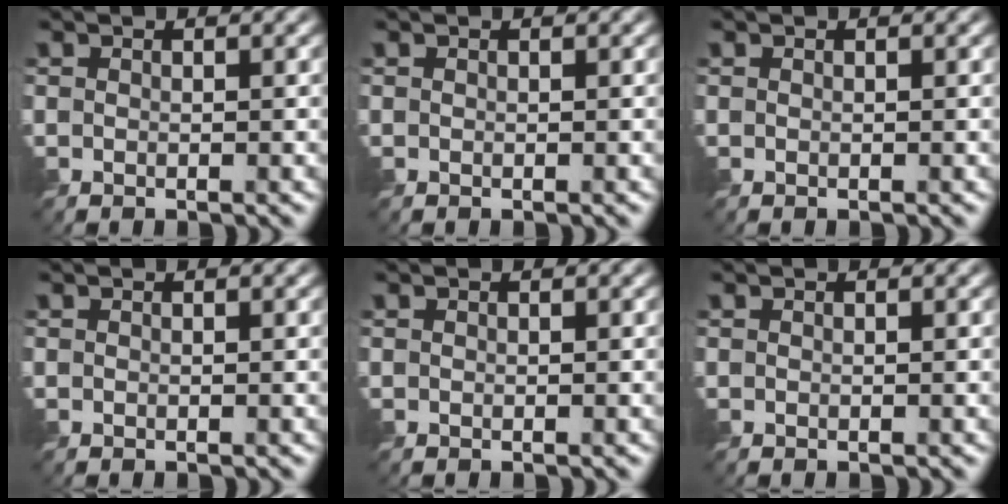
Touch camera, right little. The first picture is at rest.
{"total": 0.0}
{"total": 0.0}
{"total": 0.0}
{"total": 0.0}
{"total": 0.0}